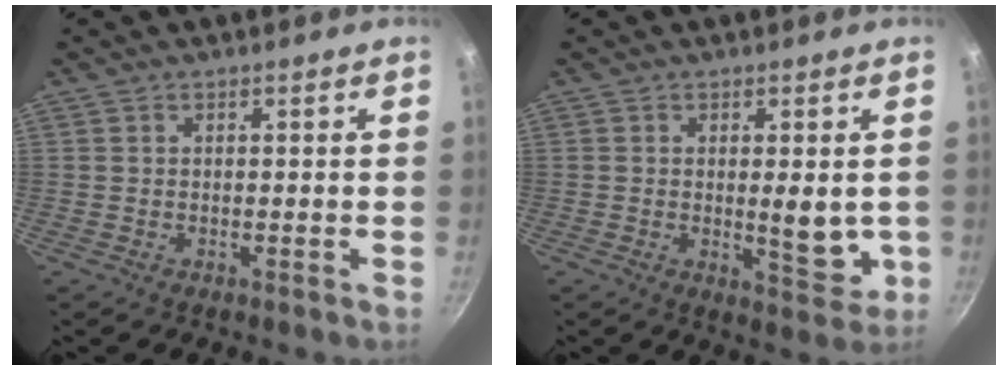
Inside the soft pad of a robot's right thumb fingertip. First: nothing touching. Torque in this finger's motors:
{"motor_torque": [0.57, 0.28, 1.29, -0.48, 0.32]}